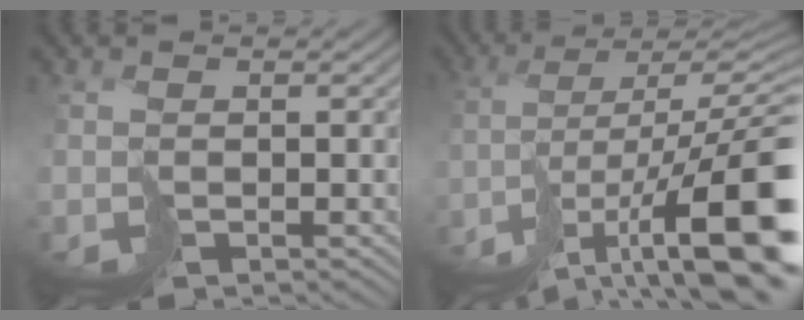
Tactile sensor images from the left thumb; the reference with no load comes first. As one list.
[{"total": 16.1, "force": [-7.5, 3.8, 13.8], "torque": [-0.223, -0.005, -0.123]}]